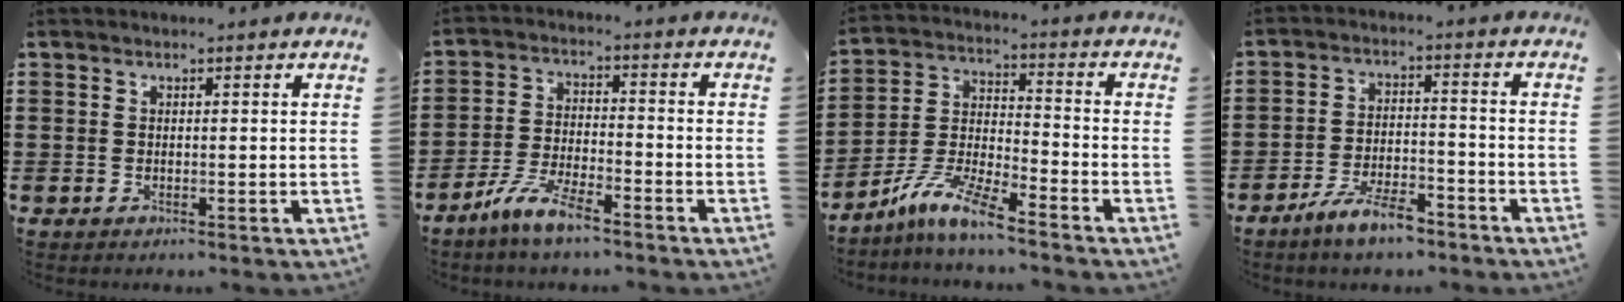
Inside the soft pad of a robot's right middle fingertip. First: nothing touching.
{"total": 6.4, "force": [-5.3, 1.0, 3.5], "torque": [-0.089, -0.006, -0.105]}
{"total": 8.7, "force": [-7.4, 0.6, 4.5], "torque": [-0.108, -0.004, -0.151]}
{"total": 6.9, "force": [-5.5, 1.8, 3.7], "torque": [-0.077, 0.002, -0.104]}